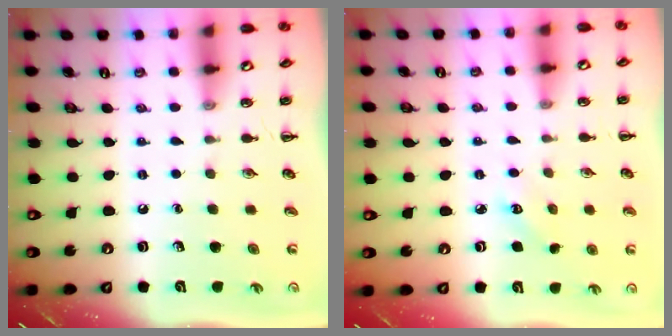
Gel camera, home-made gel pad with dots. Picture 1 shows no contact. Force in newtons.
{"total": 2.3, "press": 2.2, "slide": 0.6}